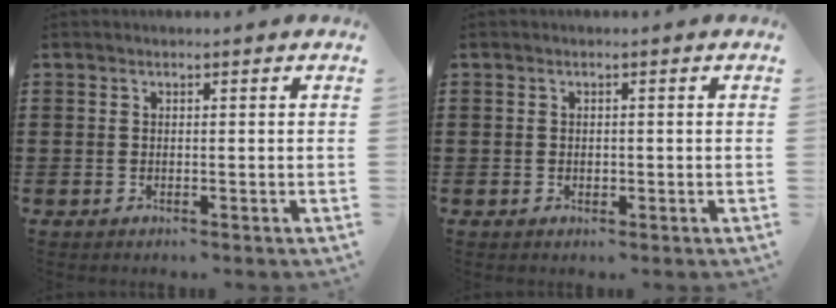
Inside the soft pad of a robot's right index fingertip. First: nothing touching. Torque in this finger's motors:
{"motor_torque": [0.49, 1.62, -0.01, 0.00]}